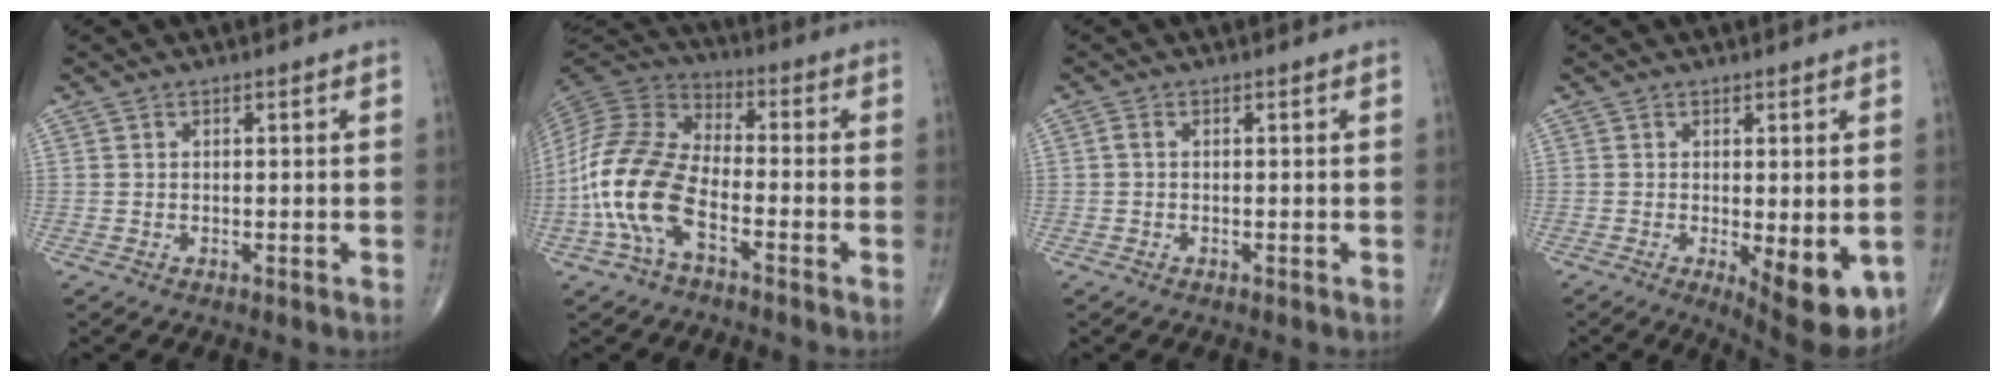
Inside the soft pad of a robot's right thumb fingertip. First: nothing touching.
{"total": 15.2, "force": [-5.4, 7.4, 12.1], "torque": [-0.257, 0.038, -0.113]}
{"total": 0.8, "force": [0.0, 0.4, 0.7], "torque": [-0.014, 0.000, -0.003]}
{"total": 10.2, "force": [-2.8, 3.4, 9.2], "torque": [-0.107, -0.022, -0.029]}